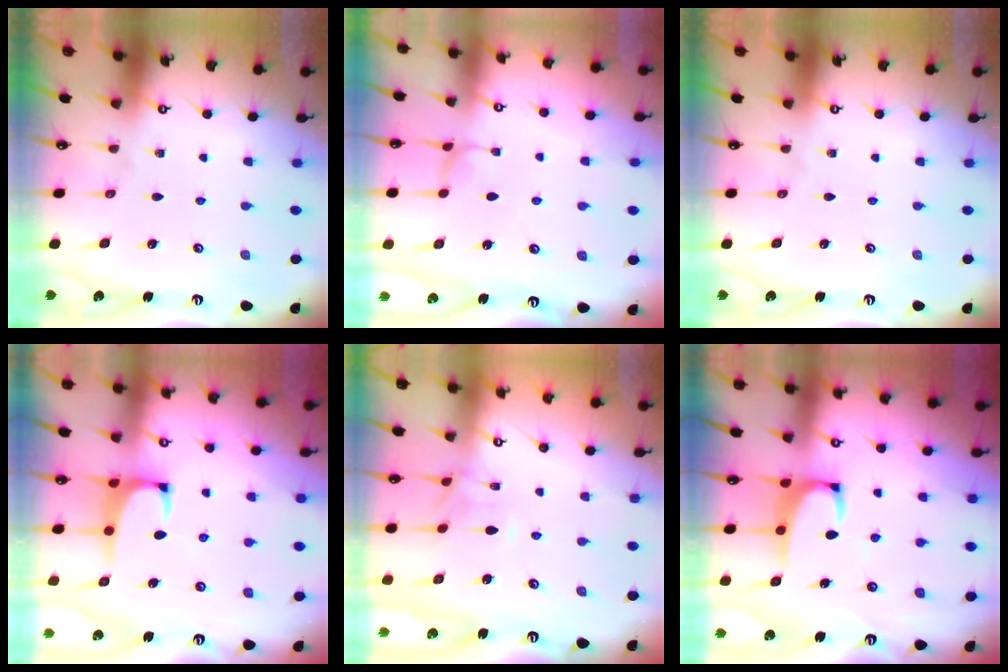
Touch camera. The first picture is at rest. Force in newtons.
{"total": 2.4, "press": 2.4, "slide": 0.4}
{"total": 0.0}
{"total": 0.8, "press": 0.6, "slide": 0.6}
{"total": 1.0, "press": 0.4, "slide": 0.9}
{"total": 3.4, "press": 3.3, "slide": 0.7}